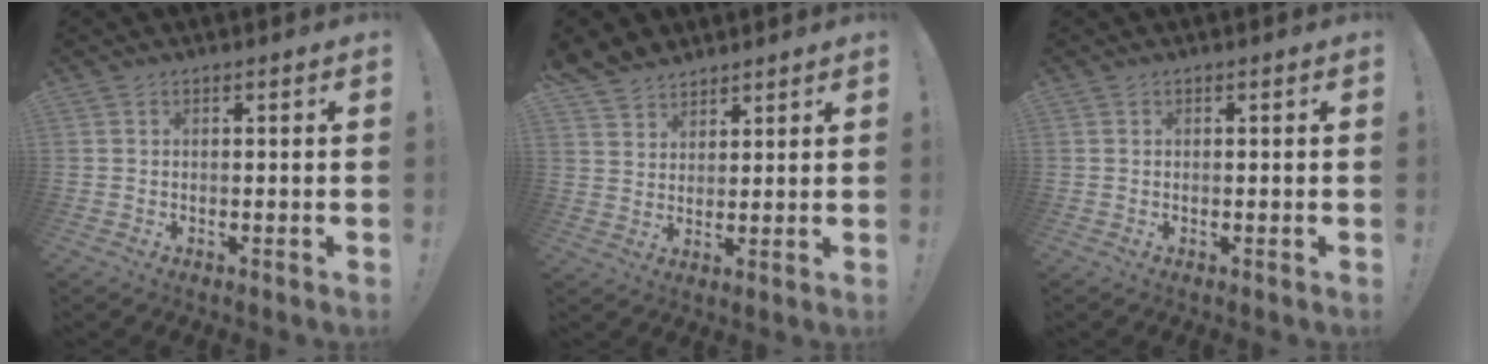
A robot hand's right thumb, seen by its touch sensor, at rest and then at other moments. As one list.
[{"total": 6.2, "force": [5.0, 3.6, 0.7], "torque": [-0.020, -0.035, 0.100]}, {"total": 0.0}]